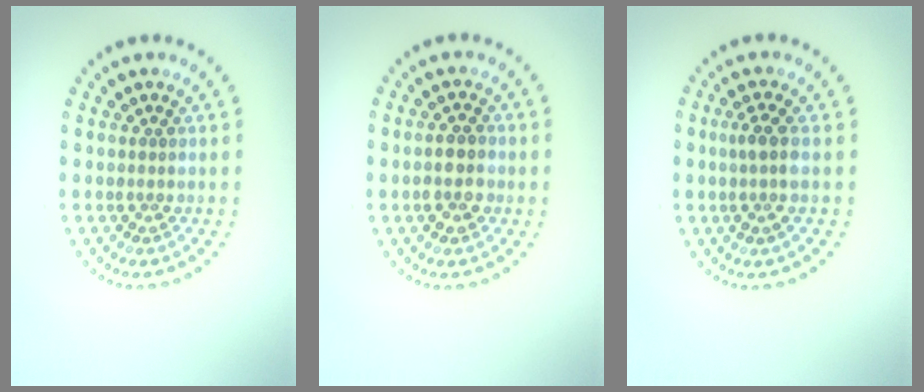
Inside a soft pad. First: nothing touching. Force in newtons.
{"total": 2.6, "press": 2.5, "slide": 0.6}
{"total": 1.9, "press": 1.6, "slide": 1.0}